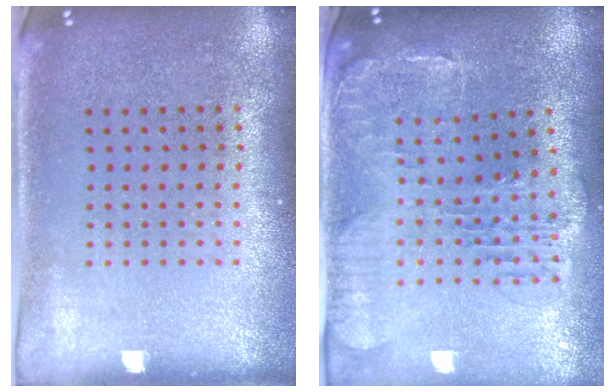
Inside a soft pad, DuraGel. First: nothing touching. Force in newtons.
{"total": 1.6, "press": 1.5, "slide": 0.4}